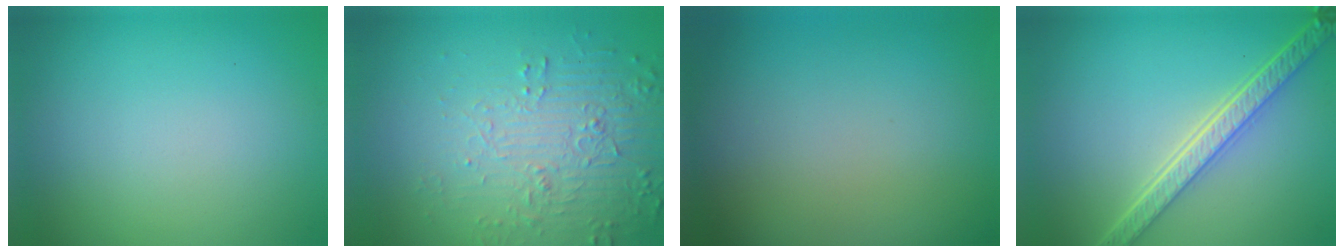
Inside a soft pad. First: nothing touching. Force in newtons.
{"total": 5.8, "press": 3.8, "slide": 4.4}
{"total": 0.0}
{"total": 5.3, "press": 4.0, "slide": 3.5}